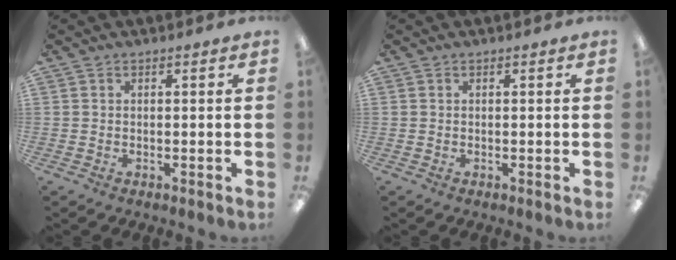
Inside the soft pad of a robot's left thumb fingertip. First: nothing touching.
{"total": 0.0}